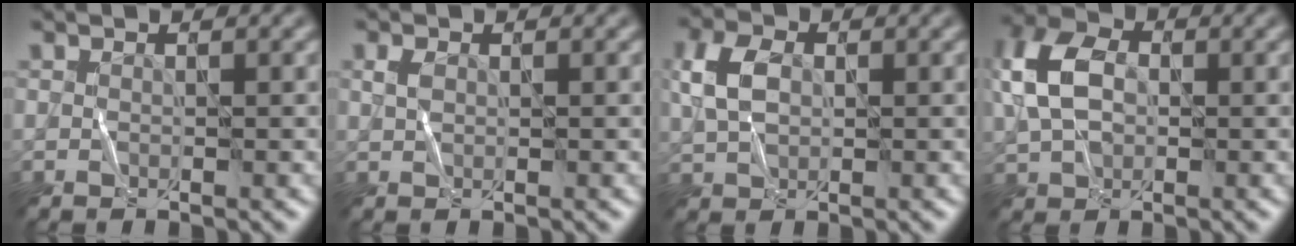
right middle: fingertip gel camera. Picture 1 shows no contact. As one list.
[{"total": 1.0, "force": [0.2, 0.8, 0.7], "torque": [-0.017, 0.003, 0.005]}, {"total": 4.1, "force": [0.6, 3.0, 2.8], "torque": [-0.066, 0.011, 0.006]}, {"total": 7.3, "force": [0.7, 5.2, 5.0], "torque": [-0.131, 0.019, 0.001]}]